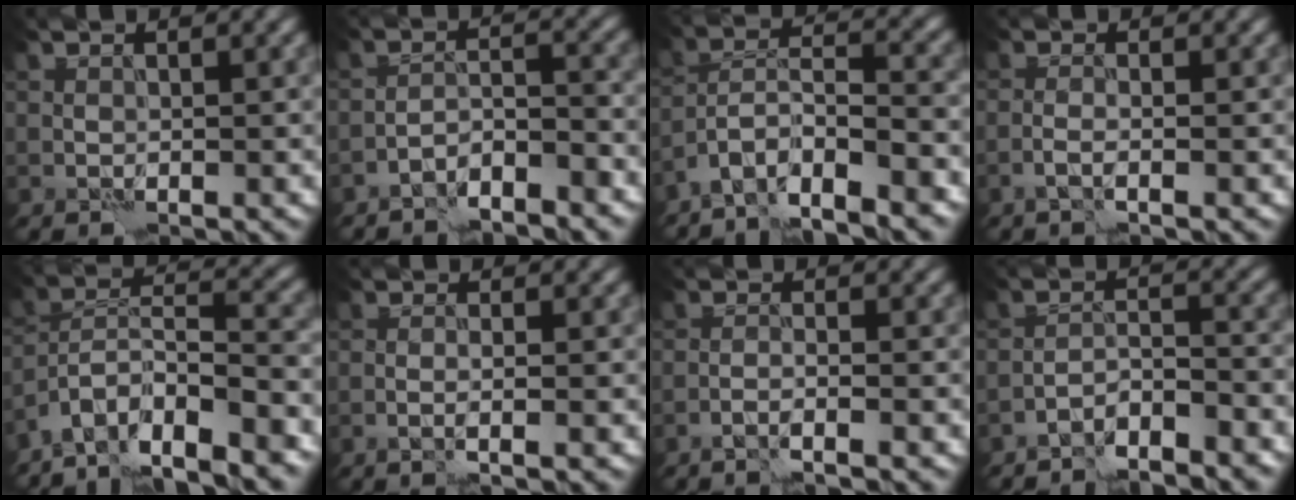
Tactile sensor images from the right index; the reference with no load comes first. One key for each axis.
{"total": 4.0, "fx": -3.4, "fy": 0.5, "fz": 2.0, "tx": -0.029, "ty": 0.010, "tz": -0.061}
{"total": 7.5, "fx": -5.8, "fy": 1.8, "fz": 4.4, "tx": -0.067, "ty": 0.004, "tz": -0.110}
{"total": 1.0, "fx": -0.5, "fy": -0.2, "fz": 0.8, "tx": -0.016, "ty": 0.001, "tz": -0.015}
{"total": 11.1, "fx": -8.9, "fy": 3.1, "fz": 5.9, "tx": -0.082, "ty": 0.017, "tz": -0.136}
{"total": 1.4, "fx": -0.4, "fy": 0.0, "fz": 1.4, "tx": -0.017, "ty": 0.004, "tz": -0.010}
{"total": 1.6, "fx": -1.2, "fy": -0.2, "fz": 1.1, "tx": -0.017, "ty": 0.005, "tz": -0.028}
{"total": 4.2, "fx": -3.6, "fy": 0.5, "fz": 1.9, "tx": -0.029, "ty": 0.006, "tz": -0.066}